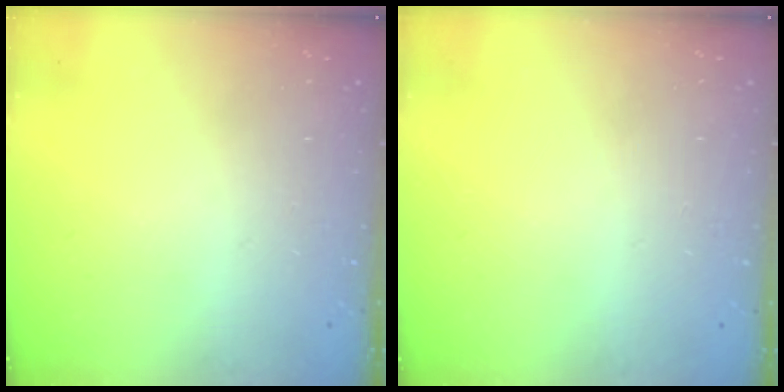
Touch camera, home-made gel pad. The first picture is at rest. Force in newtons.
{"total": 0.5, "press": 0.5, "slide": 0.1}